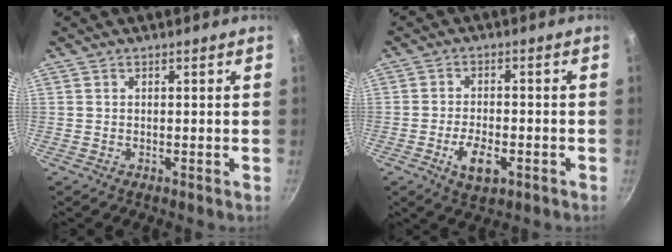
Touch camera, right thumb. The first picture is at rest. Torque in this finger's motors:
{"motor_torque": [-0.16, 0.21, -0.05, 0.04, 0.15]}